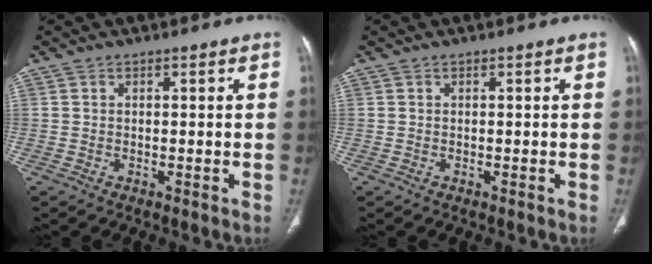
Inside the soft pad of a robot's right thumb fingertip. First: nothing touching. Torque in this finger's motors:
{"motor_torque": [0.22, -0.05, 0.16, -0.16, 0.02]}